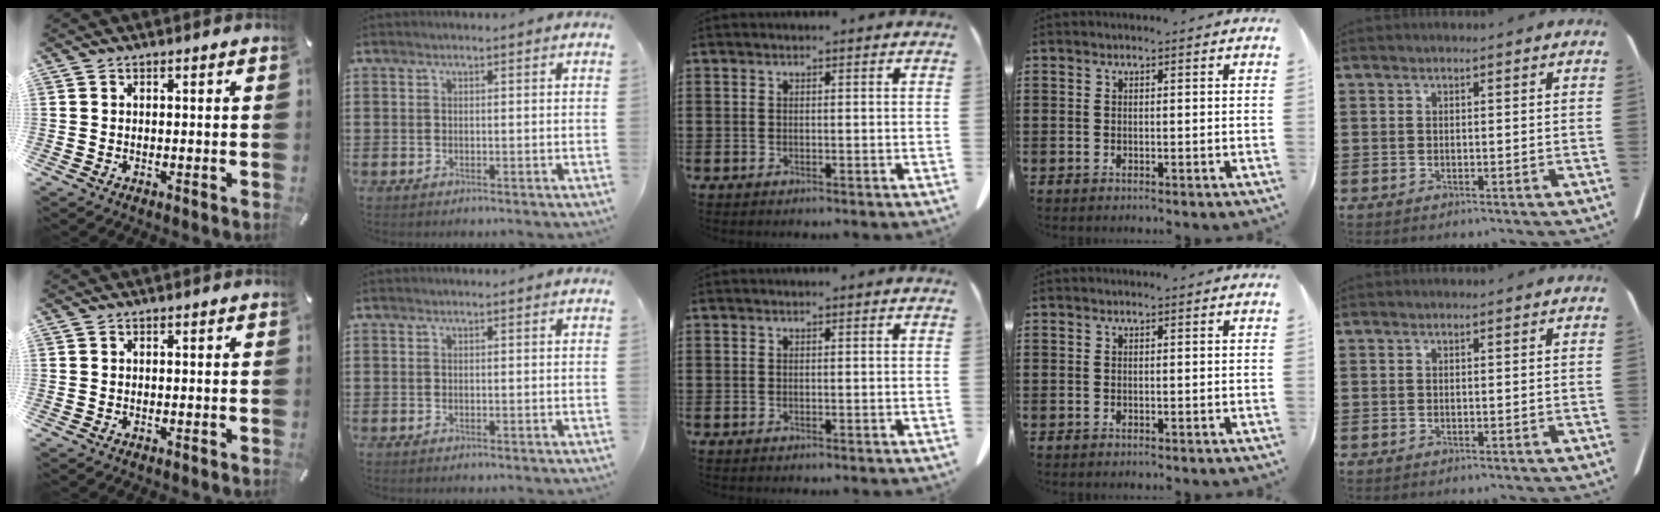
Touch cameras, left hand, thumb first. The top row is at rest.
{}